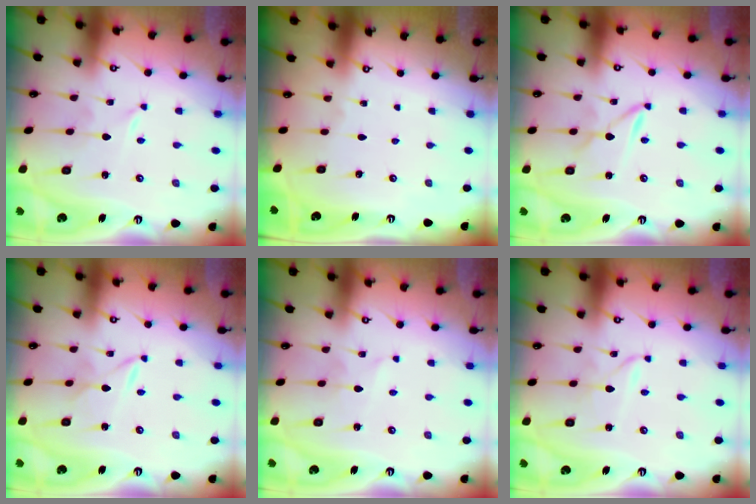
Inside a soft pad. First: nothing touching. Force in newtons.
{"total": 0.0}
{"total": 2.5, "press": 2.5, "slide": 0.3}
{"total": 2.3, "press": 2.3, "slide": 0.2}
{"total": 3.7, "press": 3.7, "slide": 0.4}
{"total": 1.9, "press": 1.9, "slide": 0.2}